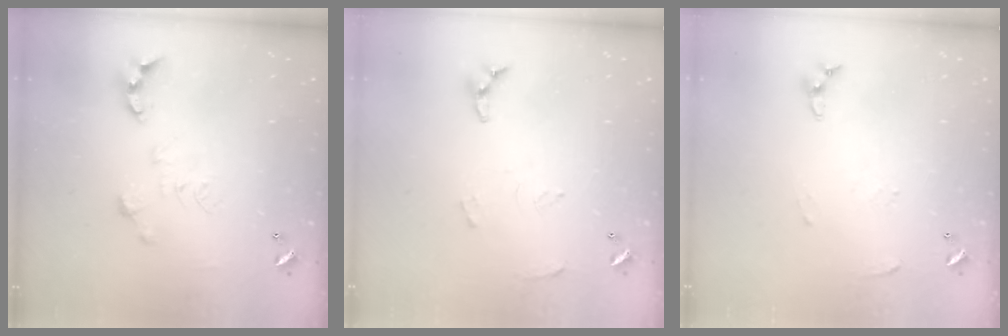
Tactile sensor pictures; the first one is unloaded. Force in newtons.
{"total": 6.2, "press": 6.2, "slide": 0.5}
{"total": 4.3, "press": 4.3, "slide": 0.5}